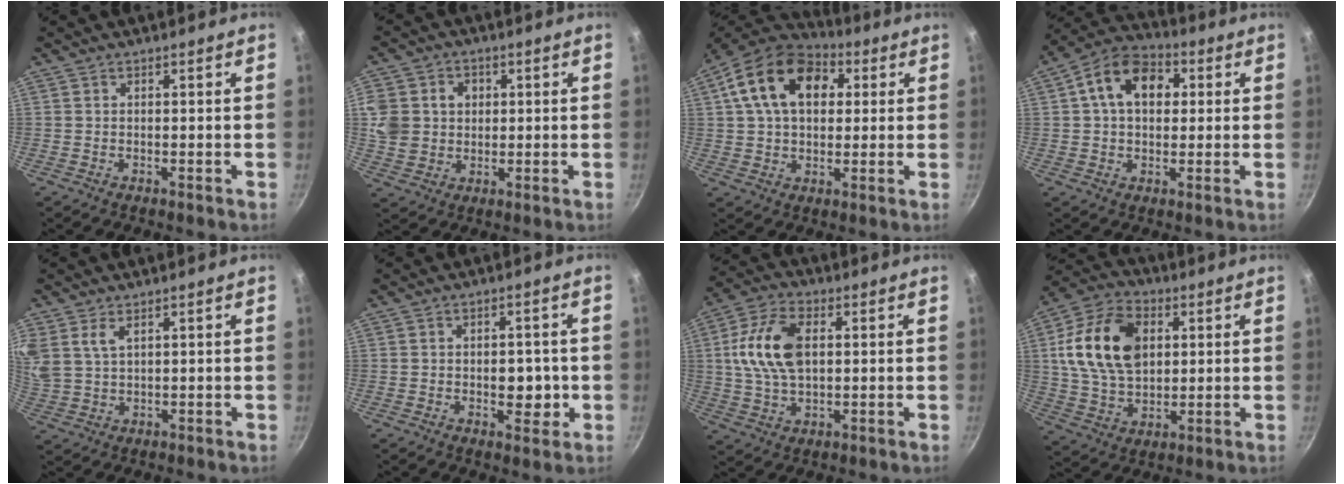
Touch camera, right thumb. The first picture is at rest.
{"total": 10.5, "force": [1.6, 9.3, 4.5], "torque": [-0.075, 0.001, 0.029]}
{"total": 18.2, "force": [5.2, 12.2, 12.4], "torque": [-0.195, 0.018, 0.073]}
{"total": 12.8, "force": [2.9, 8.9, 8.7], "torque": [-0.116, 0.020, 0.030]}
{"total": 7.3, "force": [3.8, 4.2, 4.5], "torque": [-0.095, -0.002, 0.082]}
{"total": 5.8, "force": [-0.8, 3.7, 4.4], "torque": [-0.028, 0.004, -0.008]}
{"total": 13.2, "force": [2.1, 7.9, 10.3], "torque": [-0.186, 0.011, 0.033]}
{"total": 18.2, "force": [3.9, 12.3, 12.9], "torque": [-0.220, -0.001, 0.066]}